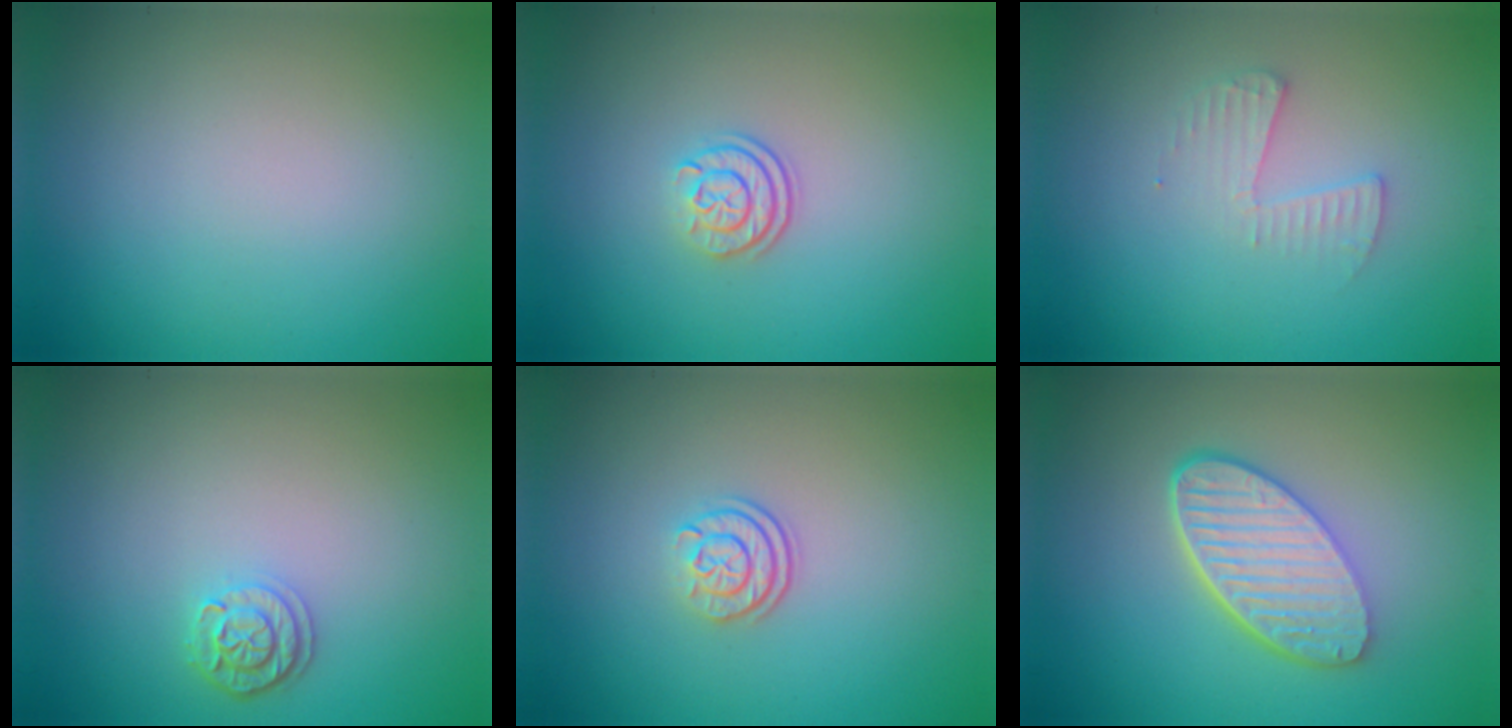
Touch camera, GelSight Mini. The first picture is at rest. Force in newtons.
{"total": 2.4, "press": 1.8, "slide": 1.6}
{"total": 1.6, "press": 1.6, "slide": 0.1}
{"total": 2.1, "press": 1.8, "slide": 0.9}
{"total": 2.4, "press": 1.8, "slide": 1.6}
{"total": 6.1, "press": 4.5, "slide": 4.1}